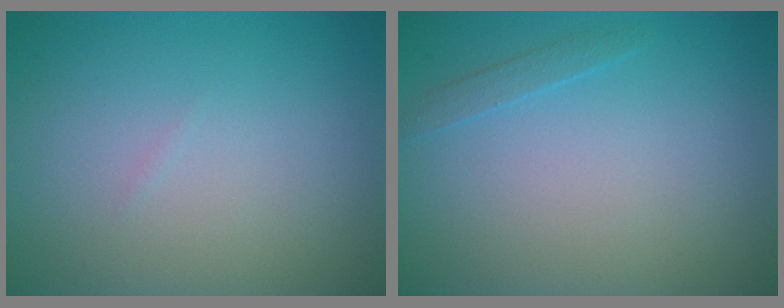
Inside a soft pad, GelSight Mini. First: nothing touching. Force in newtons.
{"total": 0.9, "press": 0.9, "slide": 0.1}